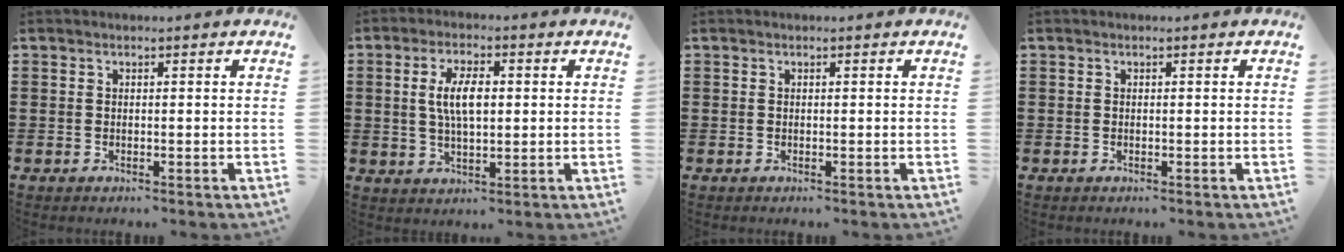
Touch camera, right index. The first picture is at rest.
{"total": 6.2, "force": [0.7, 2.4, 5.6], "torque": [-0.118, 0.007, 0.007]}
{"total": 0.0}
{"total": 0.0}